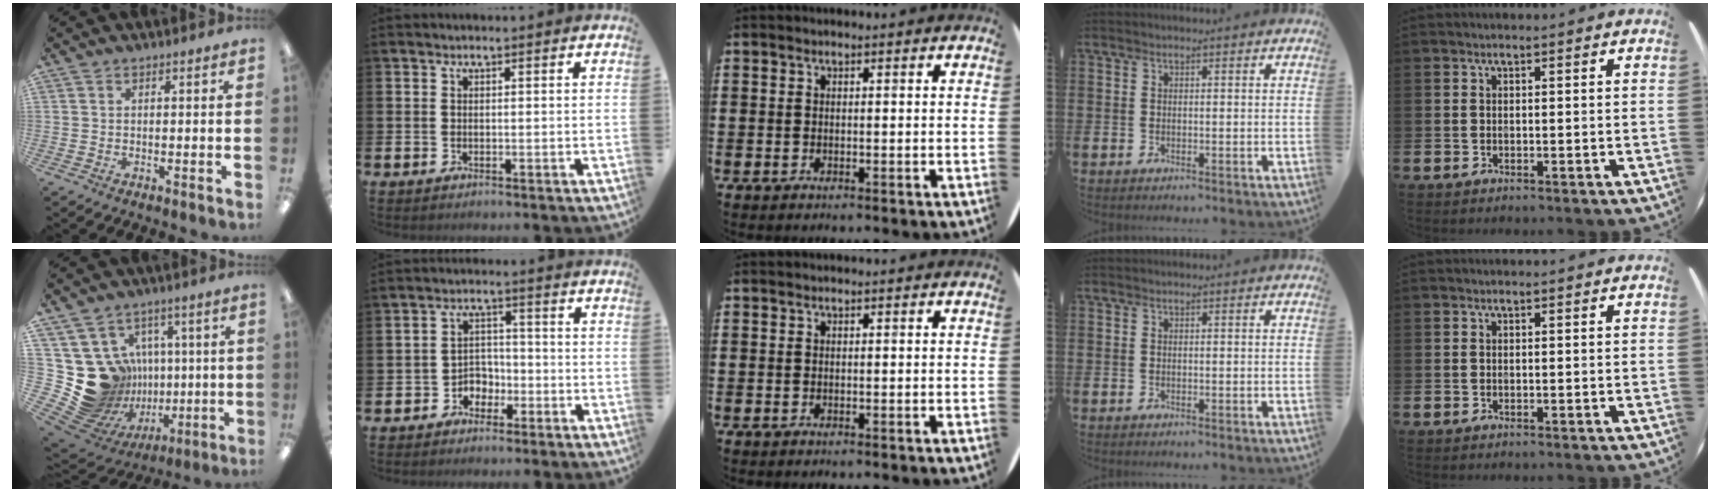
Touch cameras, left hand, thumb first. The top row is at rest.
{"thumb": {"total": 18.3, "force": [-0.2, 17.5, 5.4], "torque": [-0.122, -0.031, 0.049]}, "index": {"total": 3.1, "force": [-2.0, 2.4, 0.5], "torque": [-0.020, 0.001, -0.048]}}